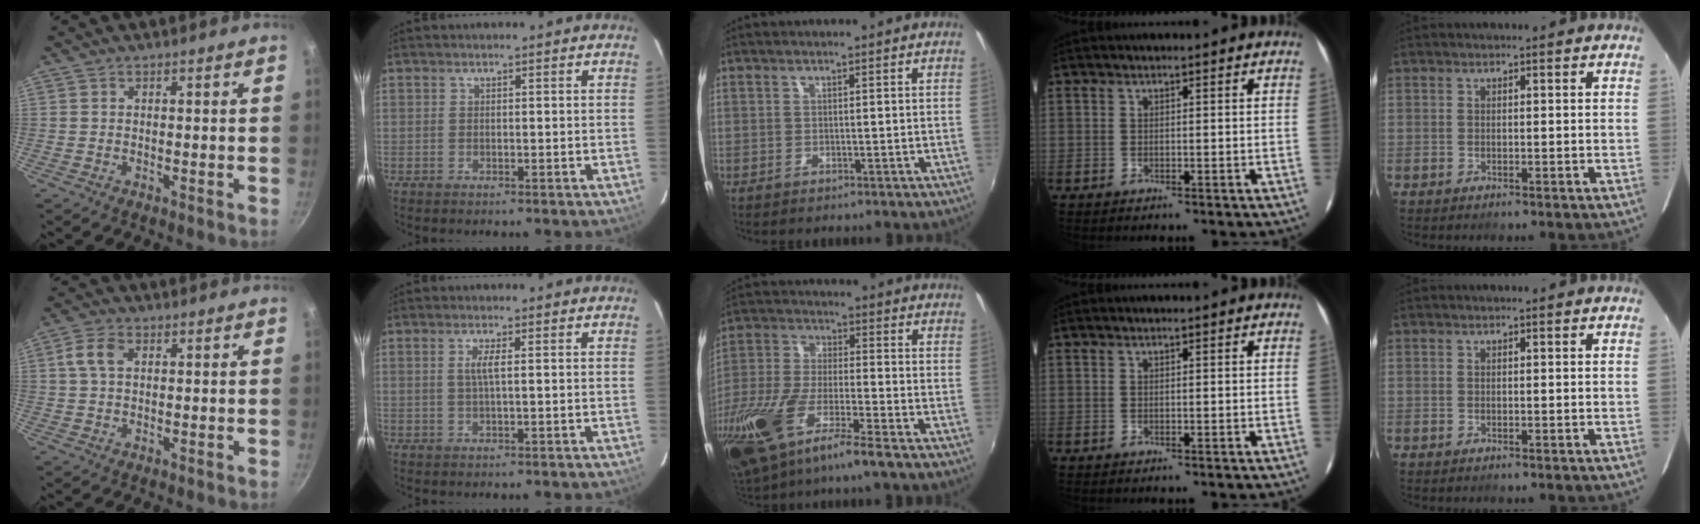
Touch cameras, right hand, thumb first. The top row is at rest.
{"thumb": {"total": 4.8, "force": [1.3, 2.9, 3.6], "torque": [-0.073, 0.011, 0.021]}, "index": {"total": 2.3, "force": [0.2, 0.0, 2.3], "torque": [-0.045, 0.001, 0.002]}, "middle": {"total": 19.5, "force": [-11.9, 4.1, 14.9], "torque": [-0.310, -0.058, -0.223]}}